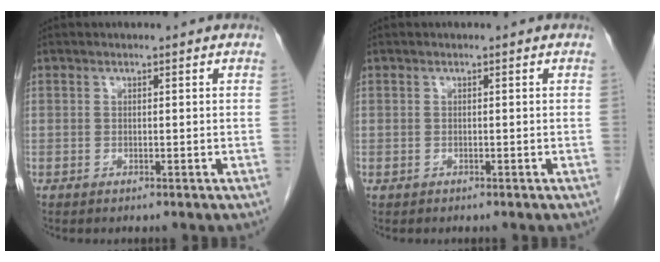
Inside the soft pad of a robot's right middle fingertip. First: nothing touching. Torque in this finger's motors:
{"motor_torque": [0.33, -0.16, 0.10, 0.01]}